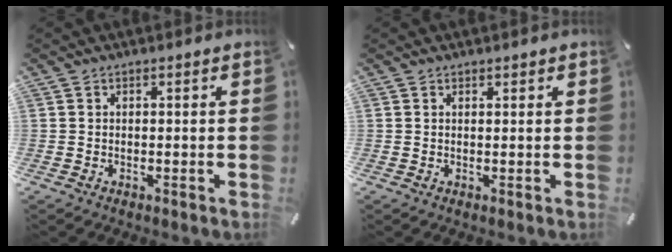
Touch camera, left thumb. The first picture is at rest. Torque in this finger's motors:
{"motor_torque": [-0.21, -0.15, 0.05, 0.17, 0.03]}